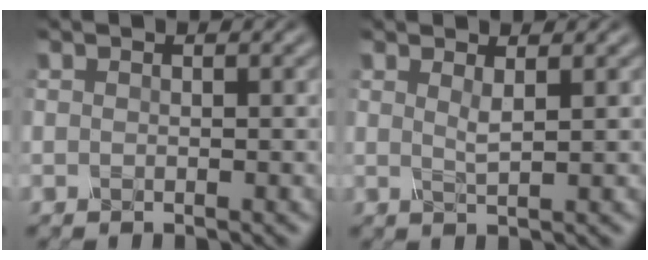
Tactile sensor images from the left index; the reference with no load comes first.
{"total": 1.3, "force": [0.6, 0.3, 1.0], "torque": [-0.018, -0.004, 0.009]}